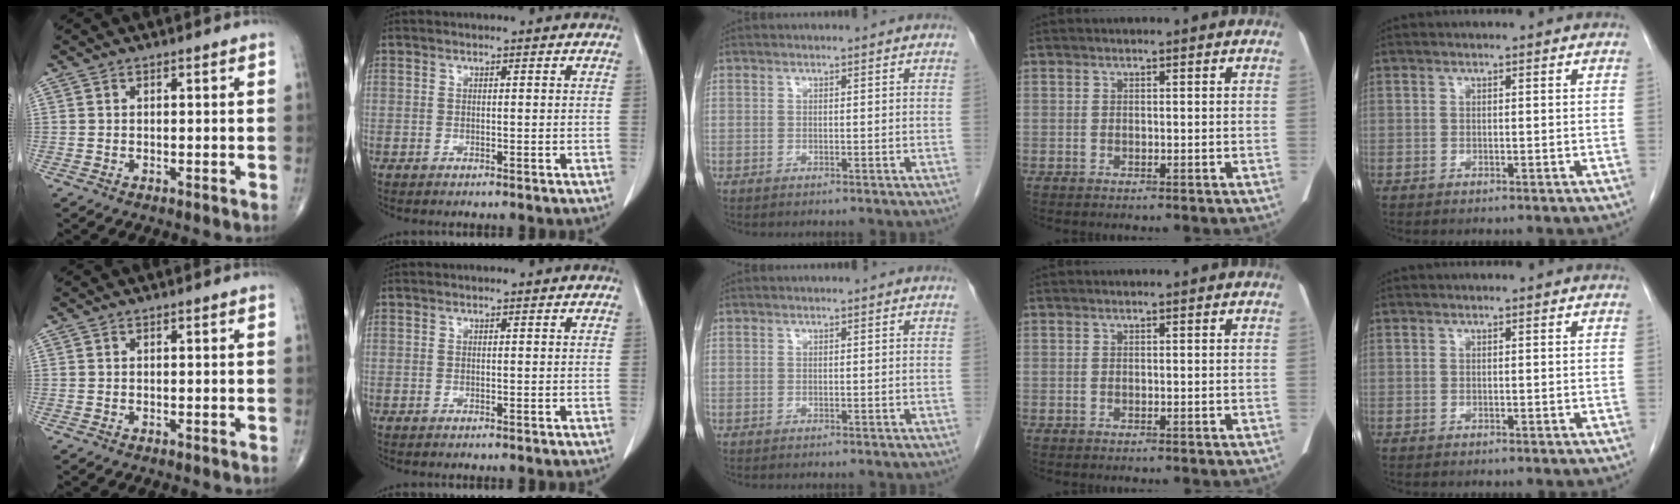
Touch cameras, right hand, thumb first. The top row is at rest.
{}